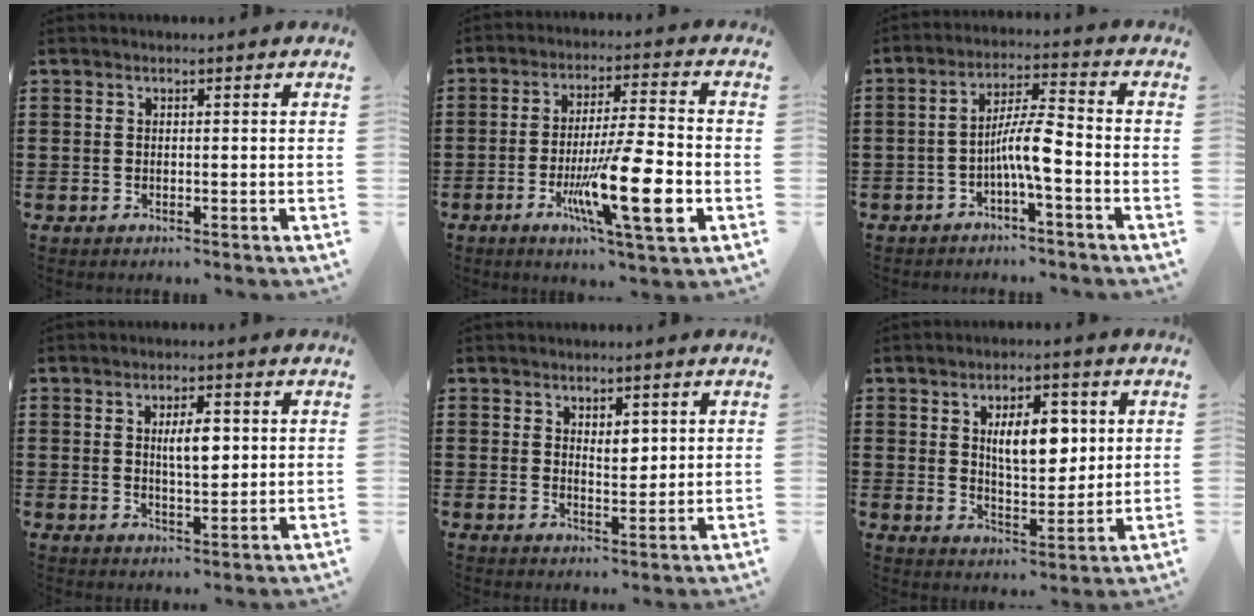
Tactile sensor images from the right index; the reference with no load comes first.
{"total": 14.4, "force": [-4.6, 2.5, 13.5], "torque": [-0.239, -0.010, -0.077]}
{"total": 6.8, "force": [-2.3, 1.1, 6.3], "torque": [-0.127, 0.000, -0.048]}
{"total": 5.0, "force": [1.0, 1.8, 4.6], "torque": [-0.076, 0.000, 0.011]}
{"total": 3.0, "force": [1.5, 1.6, 2.0], "torque": [-0.027, 0.000, 0.023]}
{"total": 7.9, "force": [2.3, 3.8, 6.6], "torque": [-0.105, -0.001, 0.032]}